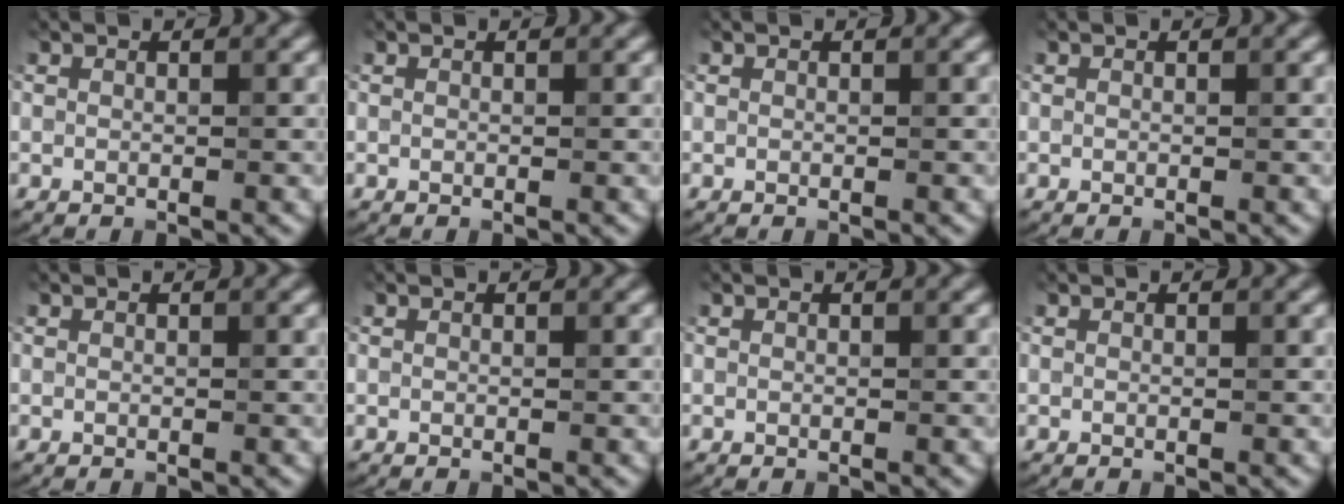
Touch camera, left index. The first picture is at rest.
{"total": 0.0}
{"total": 0.0}
{"total": 0.0}
{"total": 0.0}
{"total": 0.0}
{"total": 0.0}
{"total": 0.0}